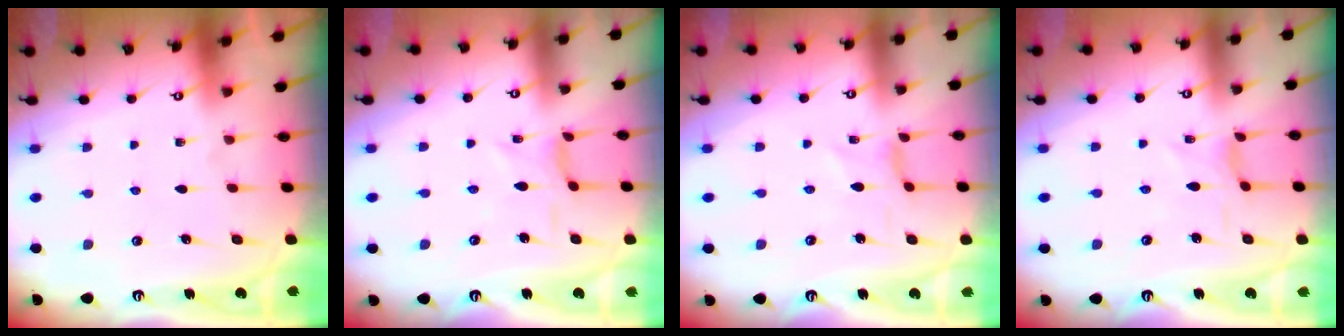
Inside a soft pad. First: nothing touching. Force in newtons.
{"total": 1.9, "press": 1.9, "slide": 0.4}
{"total": 0.0}
{"total": 0.9, "press": 0.9, "slide": 0.2}